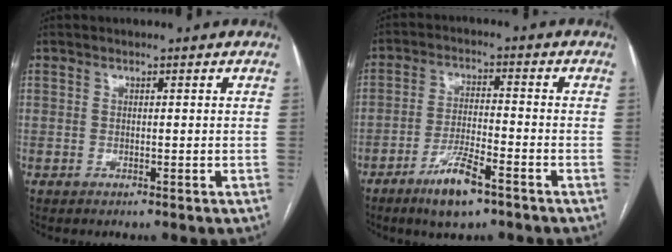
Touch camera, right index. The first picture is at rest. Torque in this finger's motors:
{"motor_torque": [0.43, -0.41, 0.38, 0.08]}